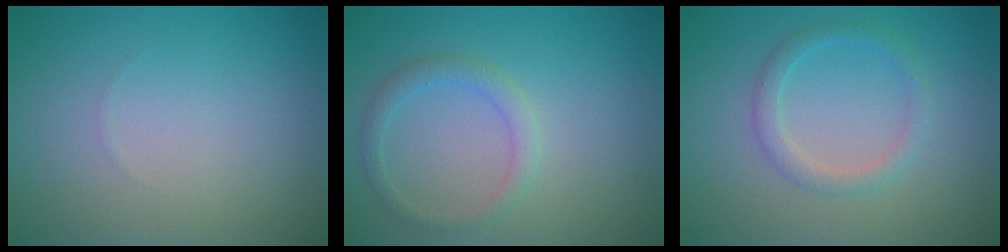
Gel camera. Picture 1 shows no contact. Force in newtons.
{"total": 1.9, "press": 1.9, "slide": 0.1}
{"total": 2.0, "press": 2.0, "slide": 0.1}